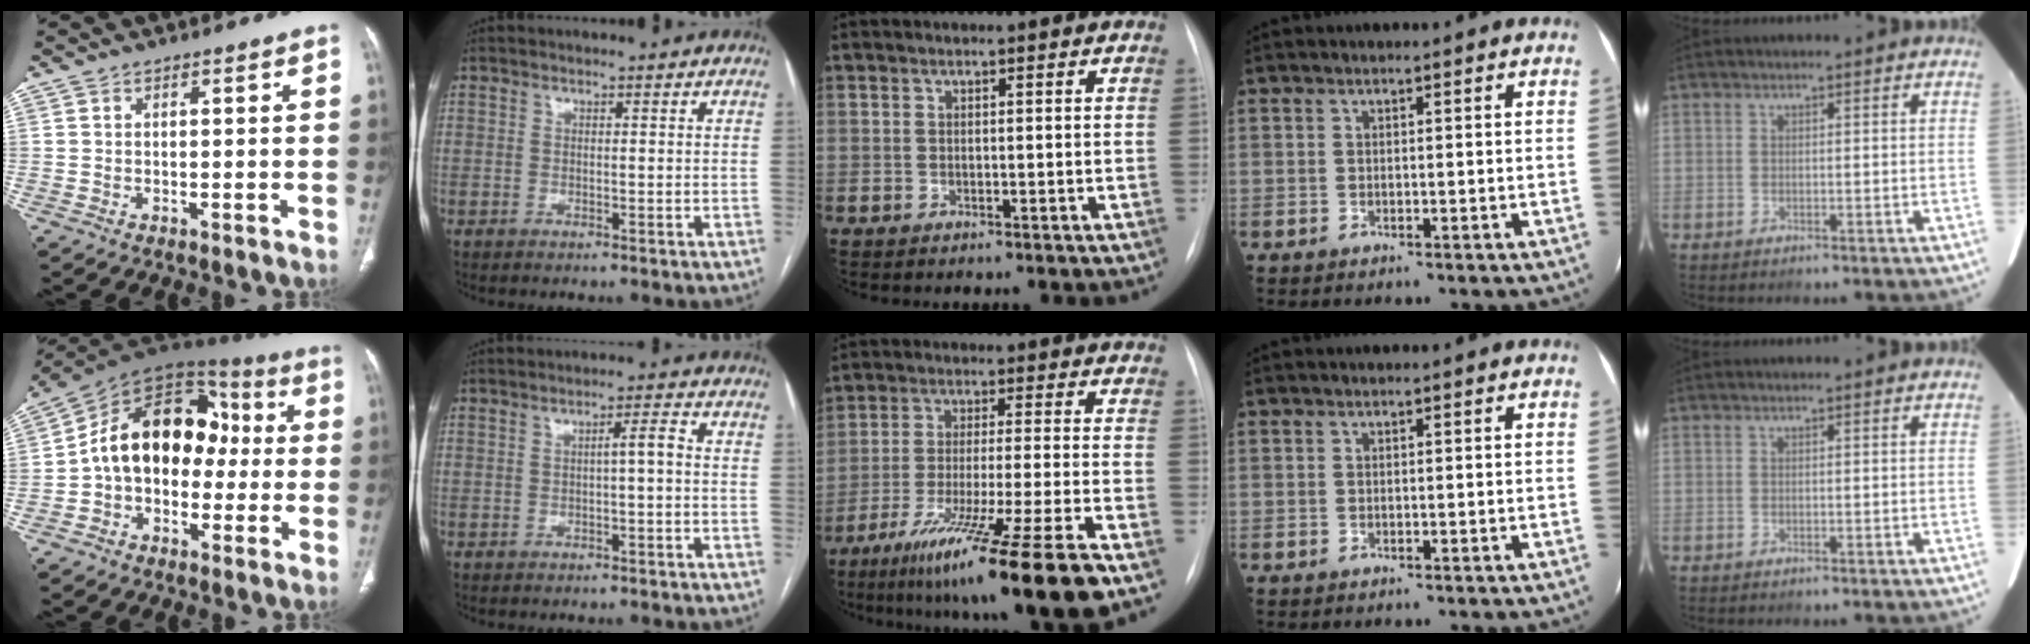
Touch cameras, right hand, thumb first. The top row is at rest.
{"thumb": {"total": 17.3, "force": [-0.8, 12.2, 12.3], "torque": [-0.159, 0.055, -0.028]}, "index": {"total": 2.4, "force": [-0.3, 0.2, 2.4], "torque": [-0.034, 0.006, -0.004]}, "middle": {"total": 18.1, "force": [-11.6, -1.5, 13.8], "torque": [-0.206, -0.059, -0.193]}}